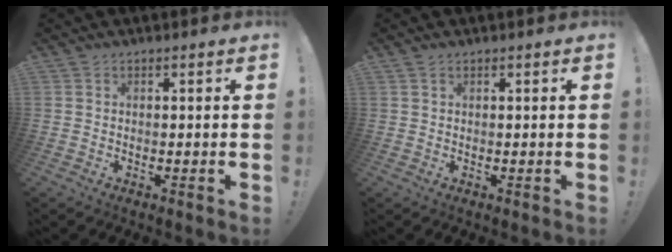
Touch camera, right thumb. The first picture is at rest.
{"total": 0.6, "force": [0.4, 0.4, 0.2], "torque": [-0.007, 0.003, 0.010]}